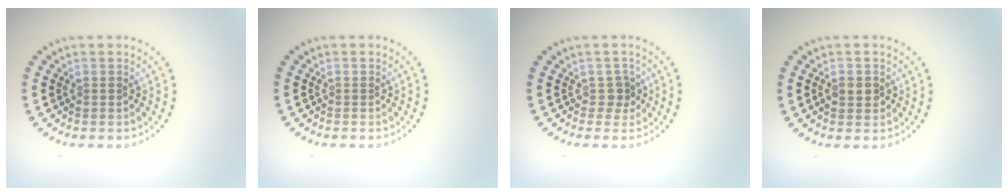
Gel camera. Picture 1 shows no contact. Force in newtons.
{"total": 0.0}
{"total": 1.3, "press": 1.0, "slide": 0.8}
{"total": 1.8, "press": 1.7, "slide": 0.3}